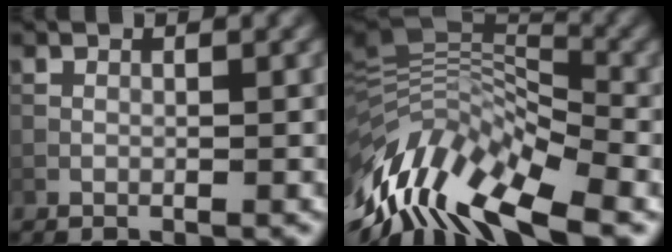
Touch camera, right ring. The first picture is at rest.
{"total": 13.2, "force": [-5.2, 5.9, 10.6], "torque": [-0.220, 0.011, -0.095]}